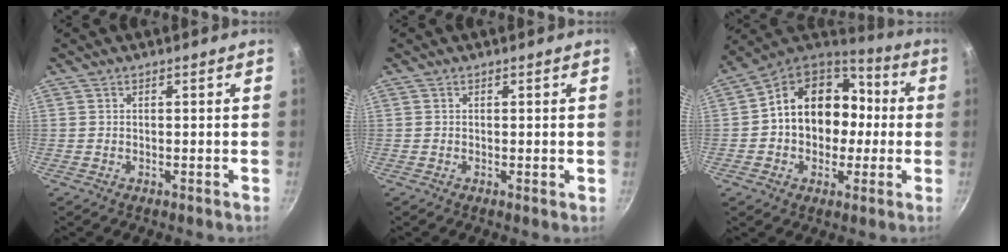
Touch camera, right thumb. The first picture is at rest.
{"total": 0.0}
{"total": 17.9, "force": [0.1, 14.4, 10.6], "torque": [-0.131, 0.049, -0.008]}